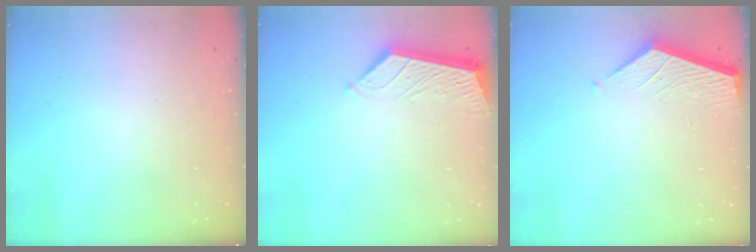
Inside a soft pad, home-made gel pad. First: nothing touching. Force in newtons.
{"total": 5.2, "press": 5.2, "slide": 0.2}
{"total": 2.6, "press": 2.6, "slide": 0.3}